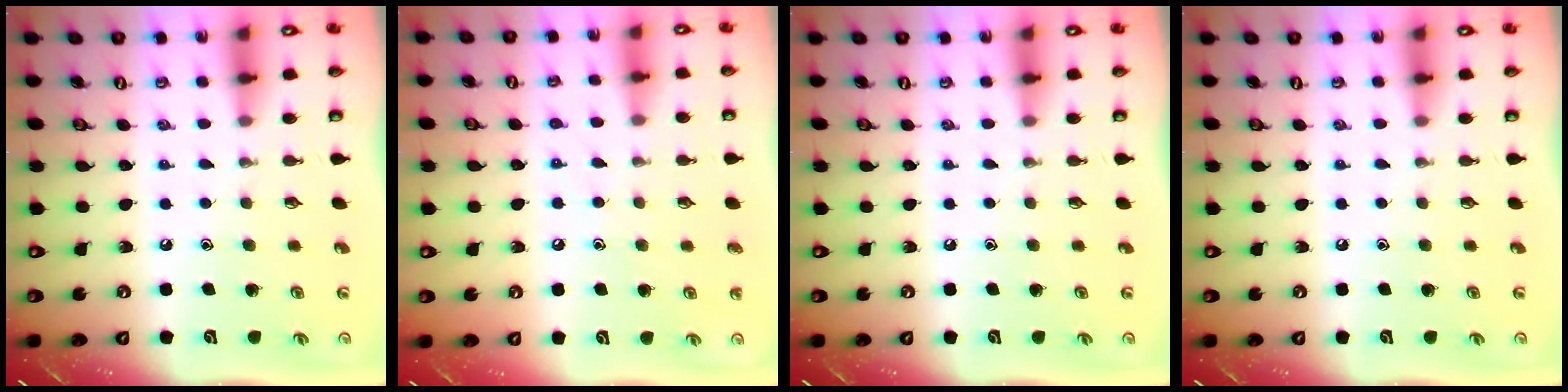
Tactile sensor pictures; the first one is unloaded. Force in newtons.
{"total": 5.7, "press": 5.7, "slide": 0.7}
{"total": 0.0}
{"total": 0.0}